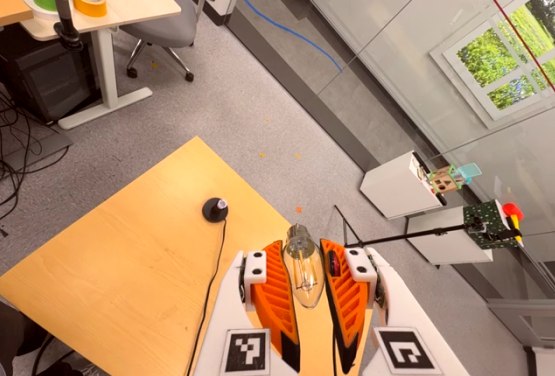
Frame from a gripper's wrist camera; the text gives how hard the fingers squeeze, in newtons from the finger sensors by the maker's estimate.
{"total": 19.3, "left": 21.8, "right": 16.8}